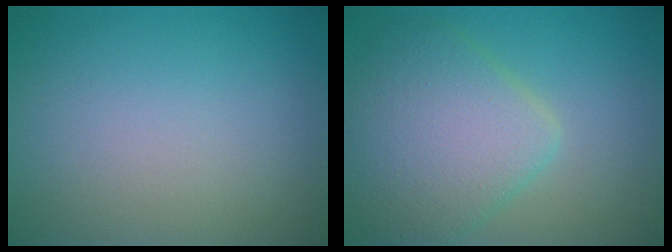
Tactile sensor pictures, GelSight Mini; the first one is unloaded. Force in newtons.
{"total": 6.3, "press": 6.2, "slide": 0.3}